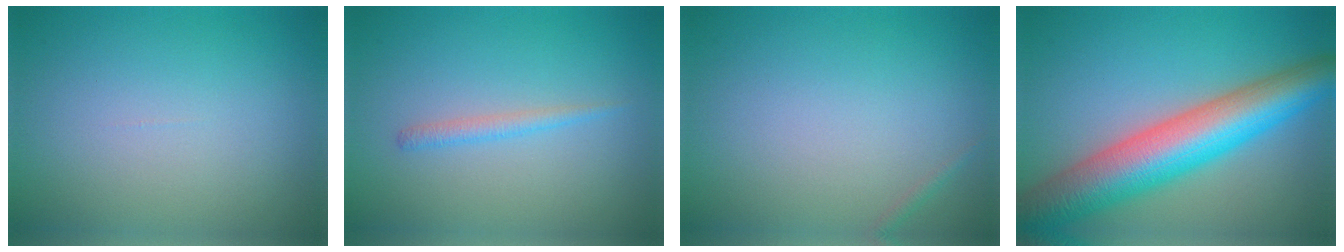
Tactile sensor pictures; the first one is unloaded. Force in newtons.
{"total": 1.2, "press": 1.2, "slide": 0.0}
{"total": 0.5, "press": 0.5, "slide": 0.0}
{"total": 10.6, "press": 10.6, "slide": 0.2}